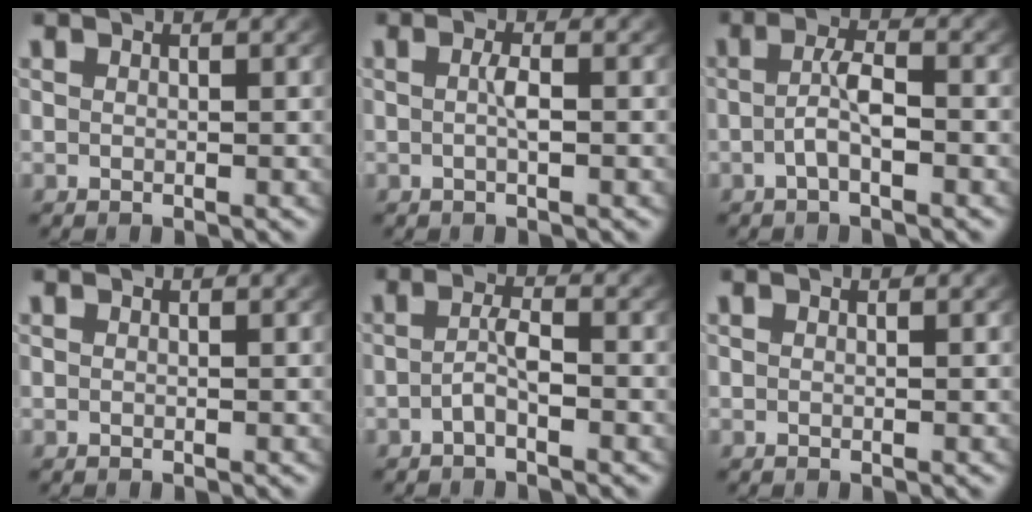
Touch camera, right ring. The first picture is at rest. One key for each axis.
{"total": 1.5, "fx": -0.5, "fy": 0.0, "fz": 1.4, "tx": -0.032, "ty": -0.008, "tz": -0.005}
{"total": 2.9, "fx": -1.3, "fy": 0.6, "fz": 2.5, "tx": -0.045, "ty": -0.005, "tz": -0.020}
{"total": 0.0}
{"total": 2.2, "fx": -1.4, "fy": 0.4, "fz": 1.7, "tx": -0.032, "ty": -0.008, "tz": -0.021}
{"total": 0.0}